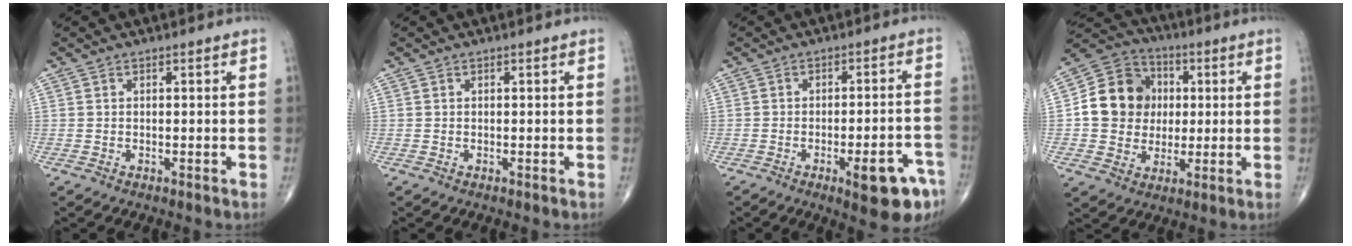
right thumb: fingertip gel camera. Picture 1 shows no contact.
{"total": 0.0}
{"total": 10.5, "force": [-5.4, 3.0, 8.5], "torque": [-0.093, 0.026, -0.063]}
{"total": 13.4, "force": [1.1, 11.8, 6.3], "torque": [-0.083, 0.017, 0.016]}